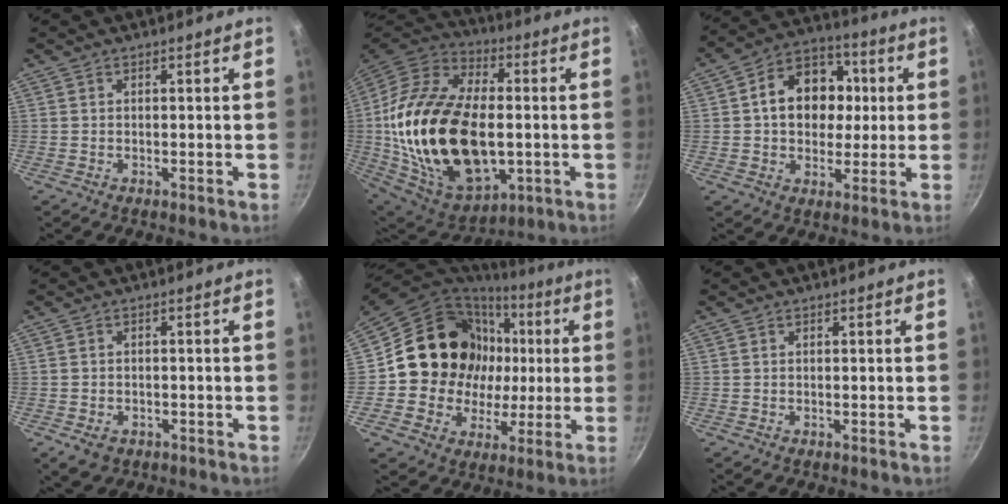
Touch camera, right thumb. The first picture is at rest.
{"total": 32.2, "force": [-1.4, 19.0, 25.9], "torque": [-0.482, 0.011, -0.019]}
{"total": 14.7, "force": [1.8, 11.4, 9.2], "torque": [-0.107, 0.020, 0.016]}
{"total": 3.9, "force": [-1.7, 2.9, 2.1], "torque": [-0.034, 0.007, -0.020]}
{"total": 20.4, "force": [2.2, 18.3, 8.6], "torque": [-0.130, 0.024, 0.045]}
{"total": 0.0}